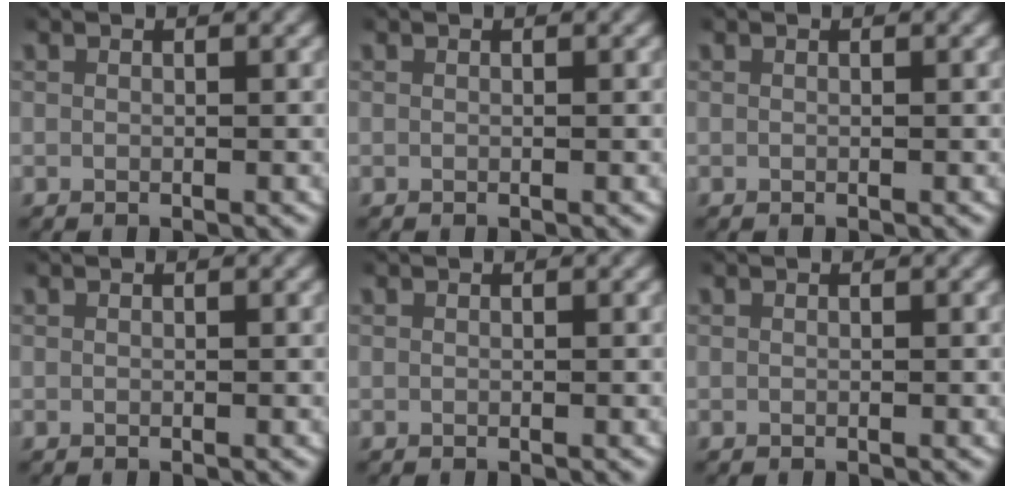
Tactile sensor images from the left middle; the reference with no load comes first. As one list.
[{"total": 0.0}, {"total": 0.0}, {"total": 0.0}, {"total": 0.0}, {"total": 0.0}]